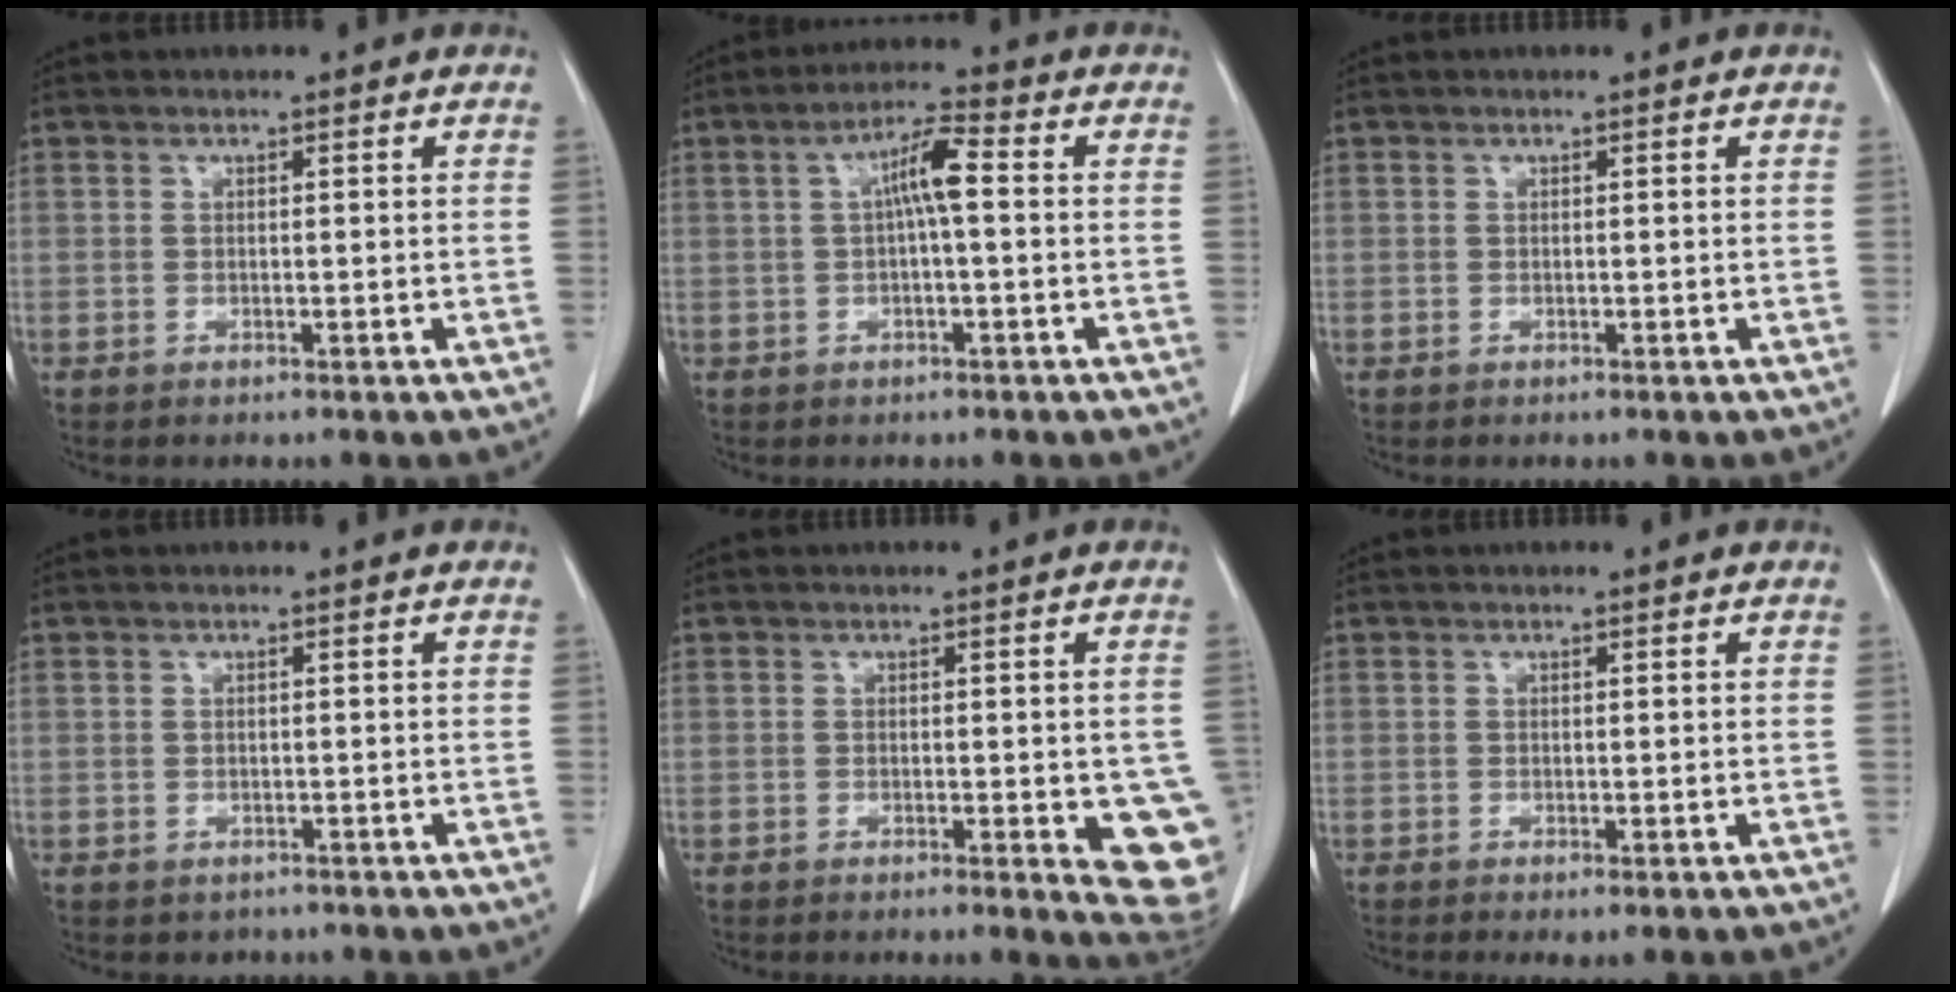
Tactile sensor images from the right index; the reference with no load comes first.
{"total": 5.5, "force": [0.5, 0.6, 5.5], "torque": [-0.099, 0.016, 0.007]}
{"total": 0.0}
{"total": 1.4, "force": [-0.7, 1.2, -0.1], "torque": [-0.007, 0.003, -0.011]}
{"total": 8.6, "force": [-1.6, 2.0, 8.2], "torque": [-0.085, -0.014, -0.018]}
{"total": 1.3, "force": [-0.5, 0.4, 1.1], "torque": [-0.018, -0.005, -0.006]}